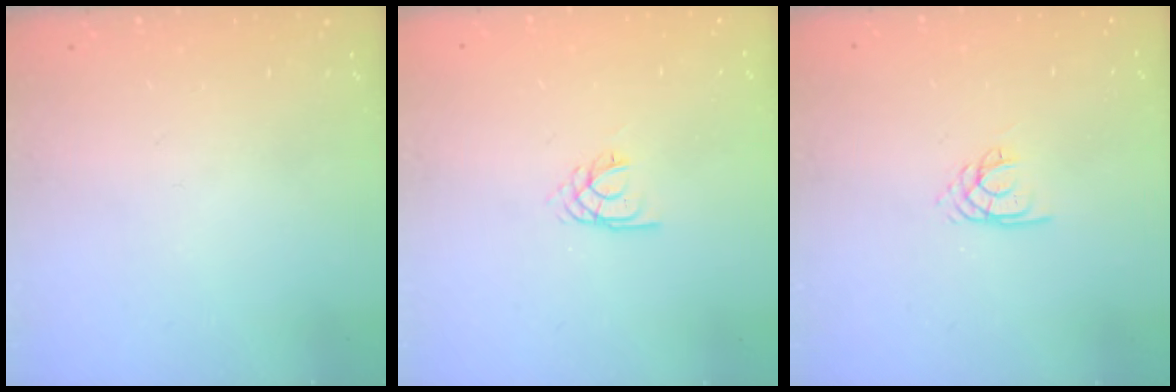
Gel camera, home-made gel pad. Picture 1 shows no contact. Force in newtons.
{"total": 2.2, "press": 2.2, "slide": 0.3}
{"total": 1.9, "press": 1.8, "slide": 0.3}